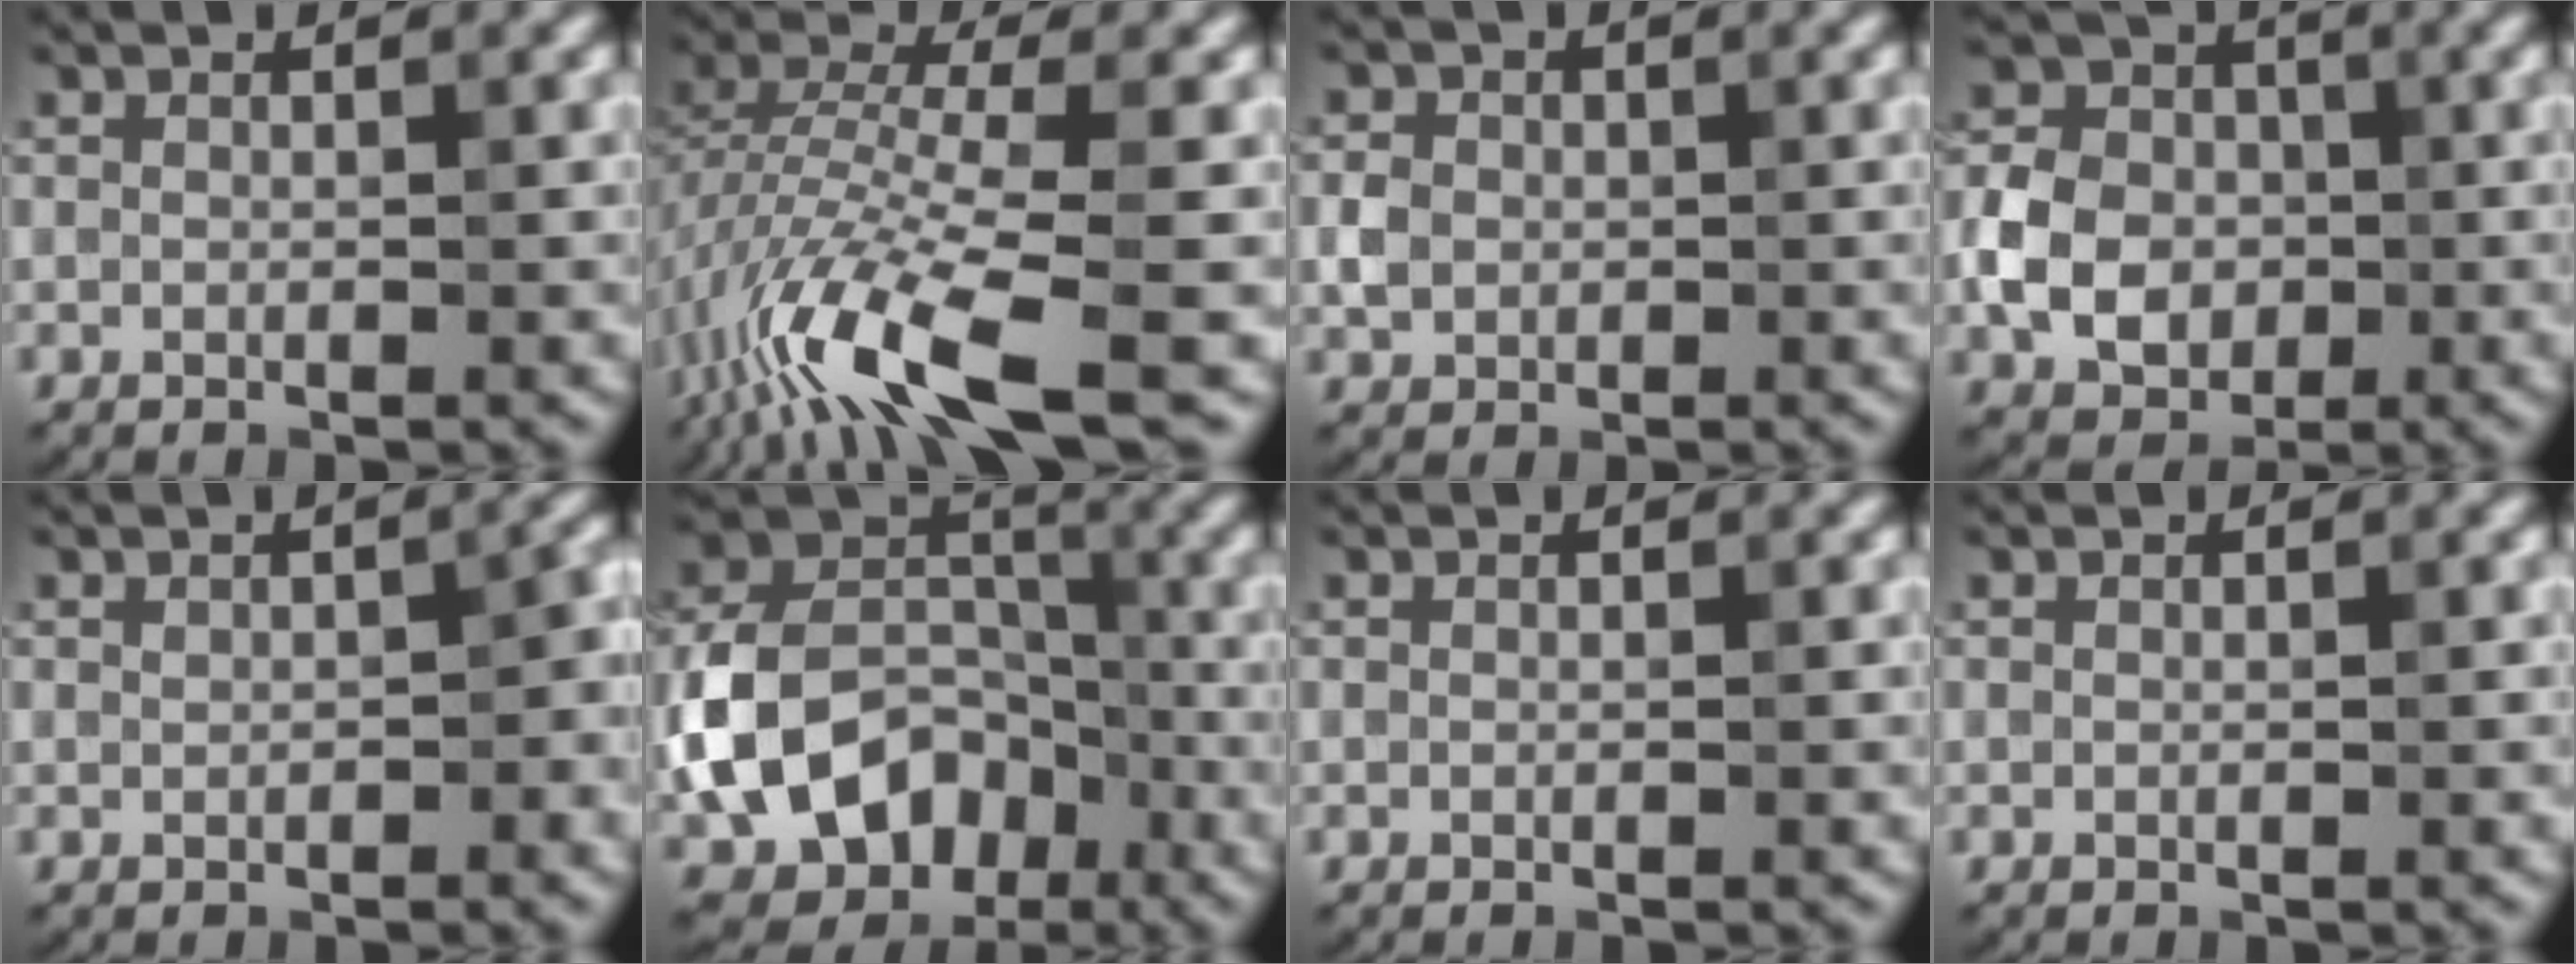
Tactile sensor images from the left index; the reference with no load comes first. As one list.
[{"total": 10.6, "force": [-5.7, 3.1, 8.3], "torque": [-0.170, 0.002, -0.116]}, {"total": 2.1, "force": [-0.2, 1.9, 0.9], "torque": [-0.012, 0.001, -0.006]}, {"total": 6.1, "force": [-1.2, 5.0, 3.2], "torque": [-0.059, 0.005, -0.035]}, {"total": 2.8, "force": [-0.2, 1.6, 2.3], "torque": [-0.029, 0.003, 0.000]}, {"total": 10.7, "force": [-3.7, 7.9, 6.1], "torque": [-0.110, 0.009, -0.080]}, {"total": 0.0}, {"total": 0.0}]